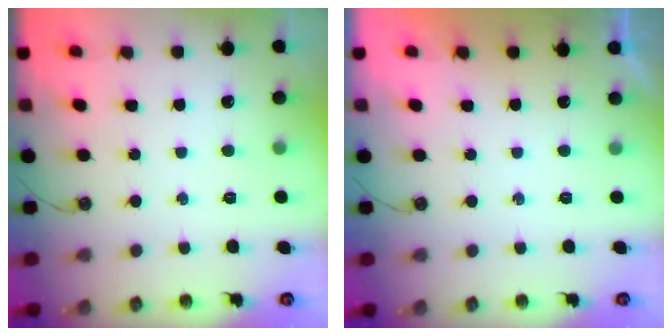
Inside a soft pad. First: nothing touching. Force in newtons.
{"total": 0.0}